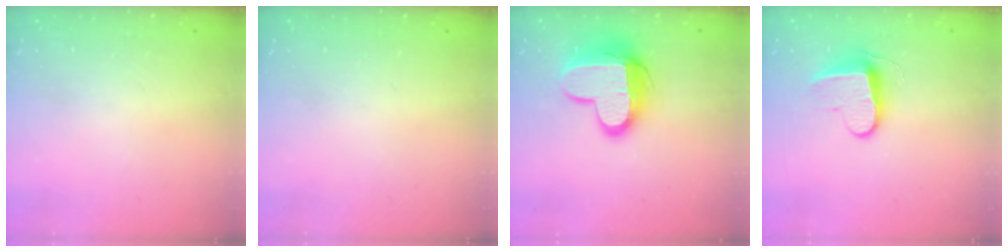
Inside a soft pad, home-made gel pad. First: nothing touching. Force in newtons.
{"total": 0.0}
{"total": 14.0, "press": 13.9, "slide": 1.4}
{"total": 9.6, "press": 9.6, "slide": 0.4}